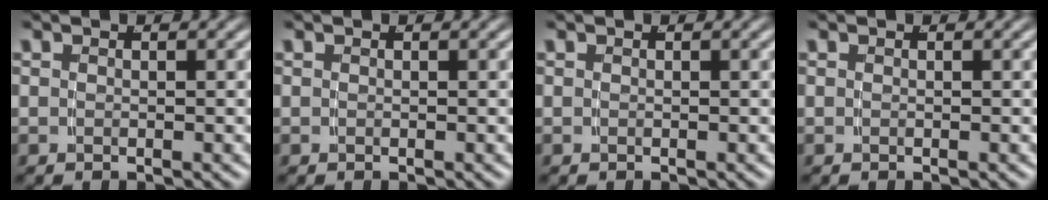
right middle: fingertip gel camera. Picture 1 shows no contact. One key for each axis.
{"total": 0.0}
{"total": 0.0}
{"total": 0.0}